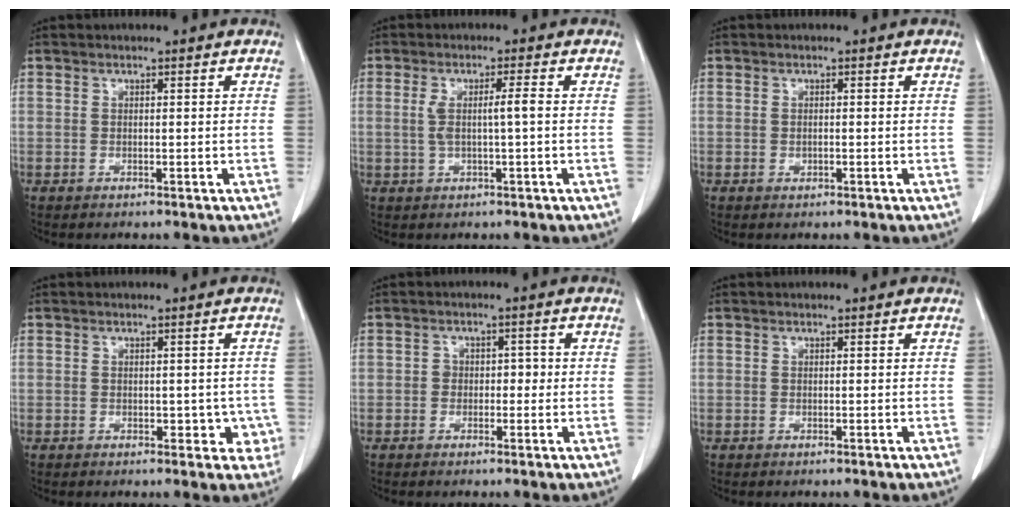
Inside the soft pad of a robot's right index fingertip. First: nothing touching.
{"total": 3.8, "force": [0.1, 0.0, 3.8], "torque": [-0.074, 0.007, 0.006]}
{"total": 0.7, "force": [-0.2, 0.4, 0.5], "torque": [-0.010, -0.001, -0.001]}
{"total": 3.8, "force": [-0.6, 2.6, 2.6], "torque": [-0.009, 0.011, 0.000]}
{"total": 2.6, "force": [-0.3, 2.0, 1.7], "torque": [-0.016, 0.013, -0.005]}
{"total": 0.0}